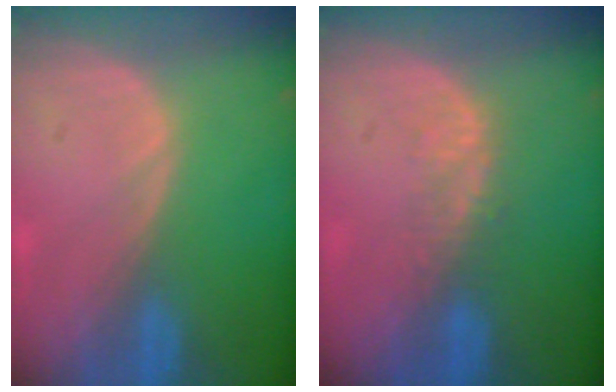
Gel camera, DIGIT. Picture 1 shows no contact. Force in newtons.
{"total": 2.9, "press": 2.3, "slide": 1.8}